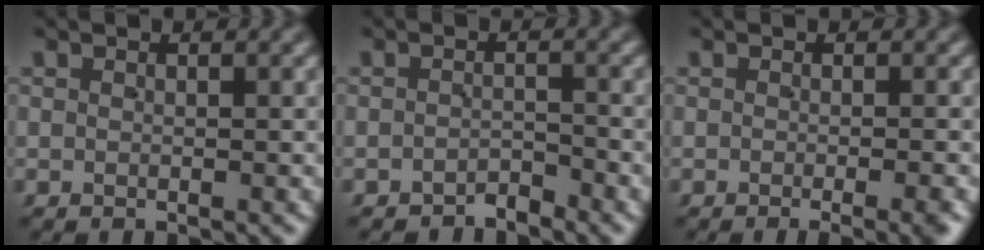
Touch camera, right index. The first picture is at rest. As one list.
[{"total": 1.9, "force": [-1.9, 0.5, 0.0], "torque": [0.012, -0.001, -0.036]}, {"total": 2.4, "force": [-1.4, 0.2, 1.9], "torque": [-0.012, 0.004, -0.025]}]